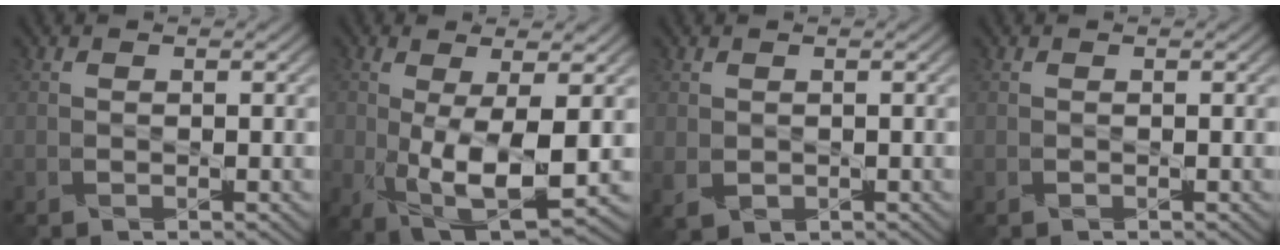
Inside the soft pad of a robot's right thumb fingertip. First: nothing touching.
{"total": 9.6, "force": [-0.9, 3.8, 8.8], "torque": [-0.184, -0.017, -0.008]}
{"total": 1.5, "force": [0.1, 1.2, 0.9], "torque": [-0.025, -0.007, 0.009]}
{"total": 0.0}